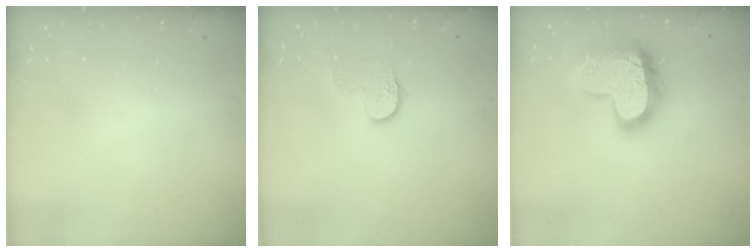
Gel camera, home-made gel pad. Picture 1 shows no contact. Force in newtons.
{"total": 6.0, "press": 6.0, "slide": 0.5}
{"total": 18.4, "press": 18.3, "slide": 1.7}